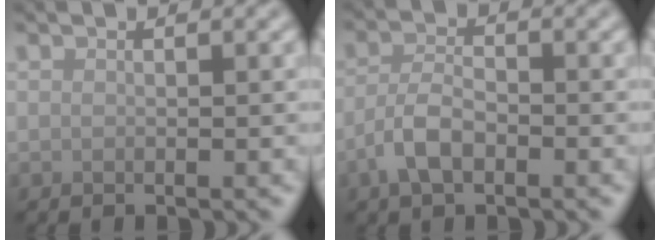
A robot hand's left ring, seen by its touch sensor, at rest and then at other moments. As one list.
[{"total": 3.3, "force": [-1.6, 1.6, 2.3], "torque": [-0.047, 0.003, -0.039]}]